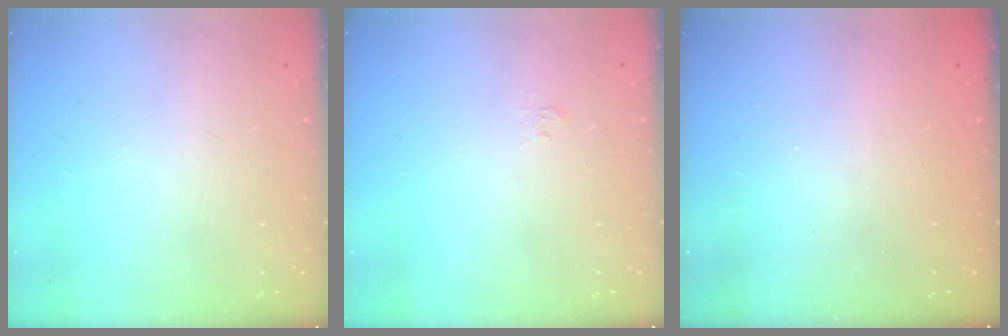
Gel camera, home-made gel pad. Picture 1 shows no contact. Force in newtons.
{"total": 2.8, "press": 2.8, "slide": 0.4}
{"total": 2.3, "press": 2.2, "slide": 0.7}